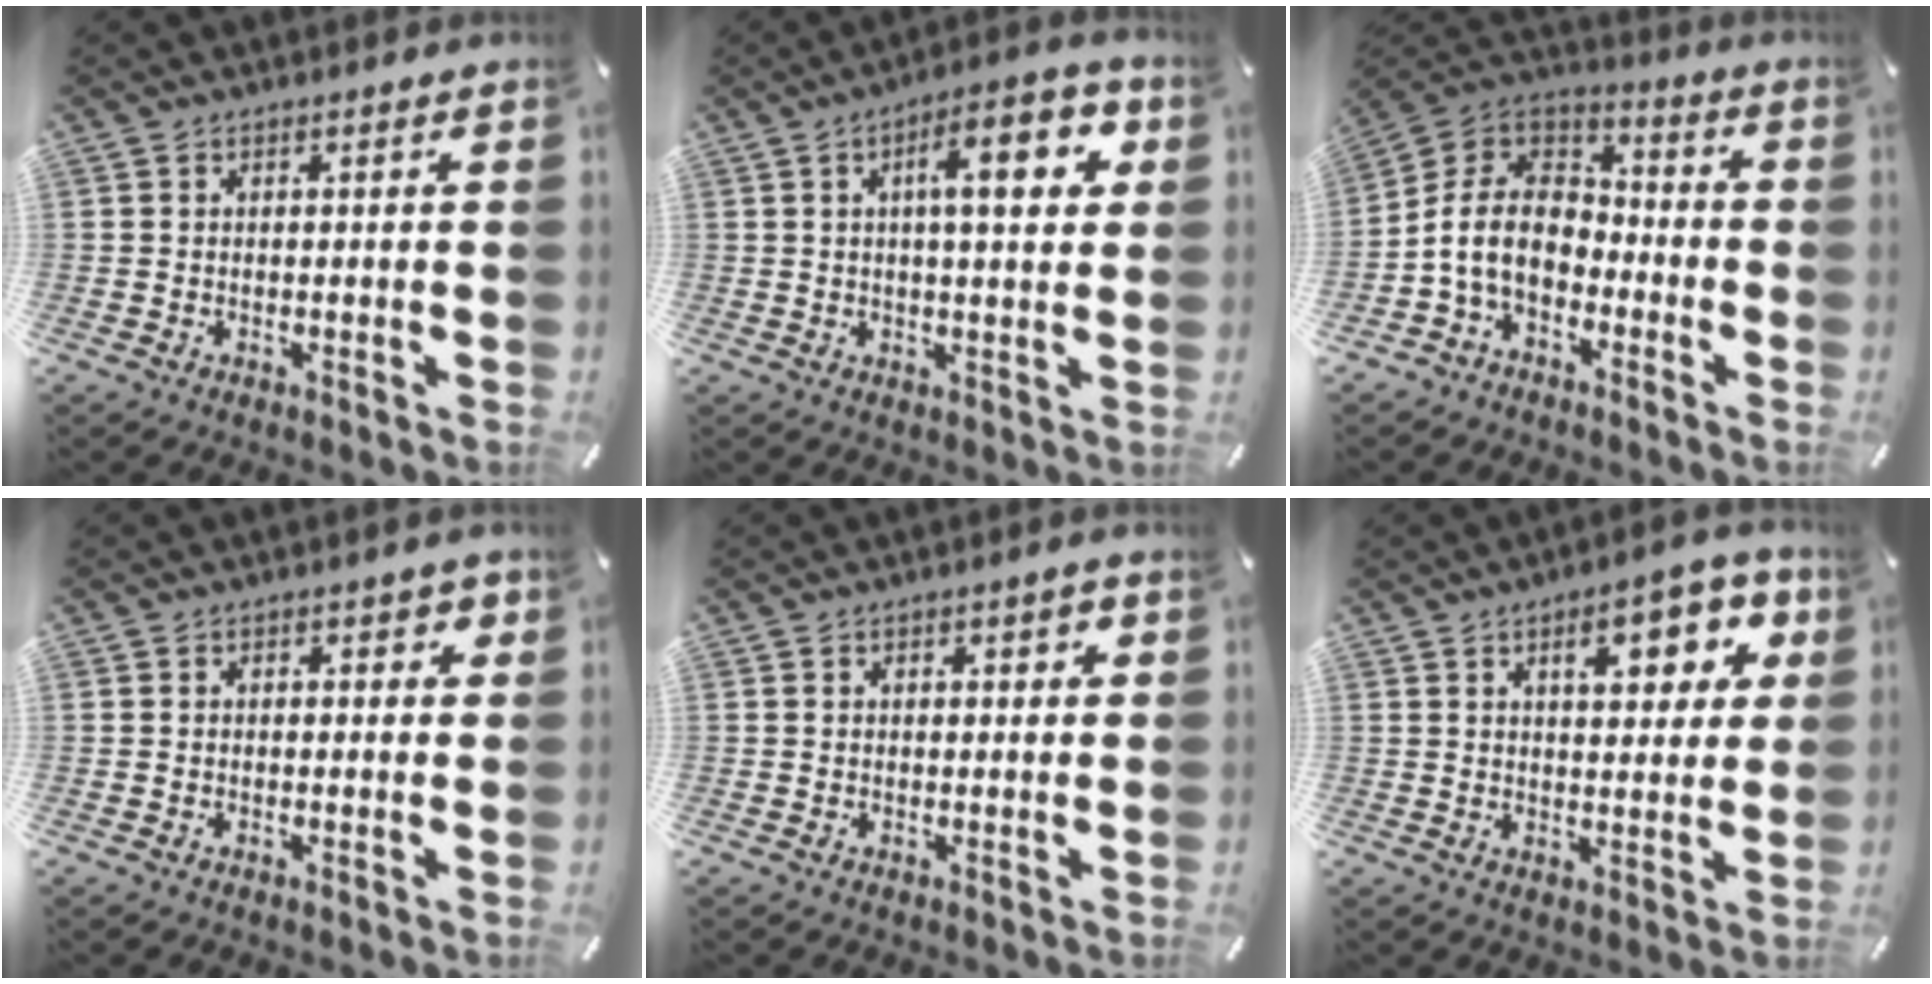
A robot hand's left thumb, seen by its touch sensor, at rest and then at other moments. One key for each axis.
{"total": 12.3, "fx": 4.0, "fy": 3.9, "fz": 11.0, "tx": -0.164, "ty": -0.002, "tz": 0.056}
{"total": 10.7, "fx": -4.4, "fy": 7.7, "fz": 6.0, "tx": -0.154, "ty": 0.018, "tz": -0.090}
{"total": 1.4, "fx": 0.2, "fy": 0.9, "fz": 1.0, "tx": -0.004, "ty": 0.000, "tz": -0.001}
{"total": 1.7, "fx": 0.5, "fy": 1.0, "fz": 1.4, "tx": -0.026, "ty": 0.007, "tz": 0.006}
{"total": 11.9, "fx": 5.3, "fy": 5.5, "fz": 9.1, "tx": -0.113, "ty": -0.014, "tz": 0.081}